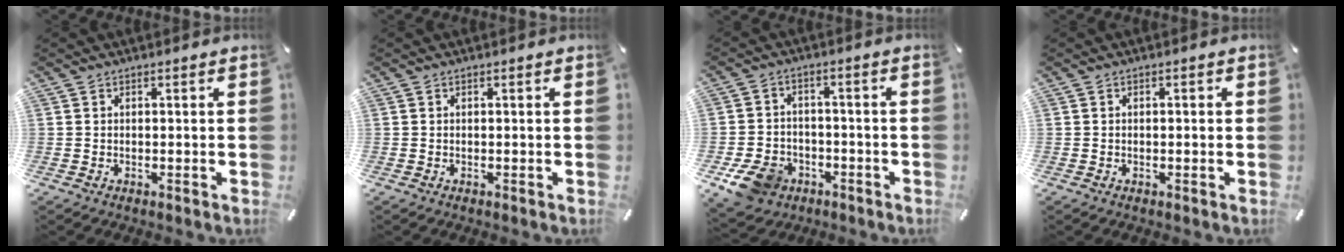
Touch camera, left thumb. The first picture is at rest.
{"total": 0.0}
{"total": 9.6, "force": [-5.0, 7.1, 4.1], "torque": [-0.087, 0.033, -0.090]}
{"total": 1.0, "force": [-0.2, 0.3, 0.9], "torque": [-0.016, 0.000, -0.004]}